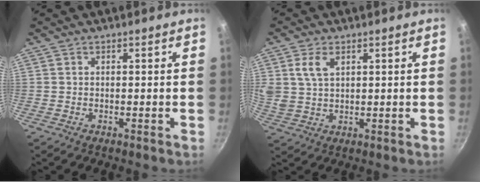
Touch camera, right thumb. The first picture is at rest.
{"total": 5.8, "force": [2.4, 3.5, 4.0], "torque": [-0.073, -0.005, 0.050]}